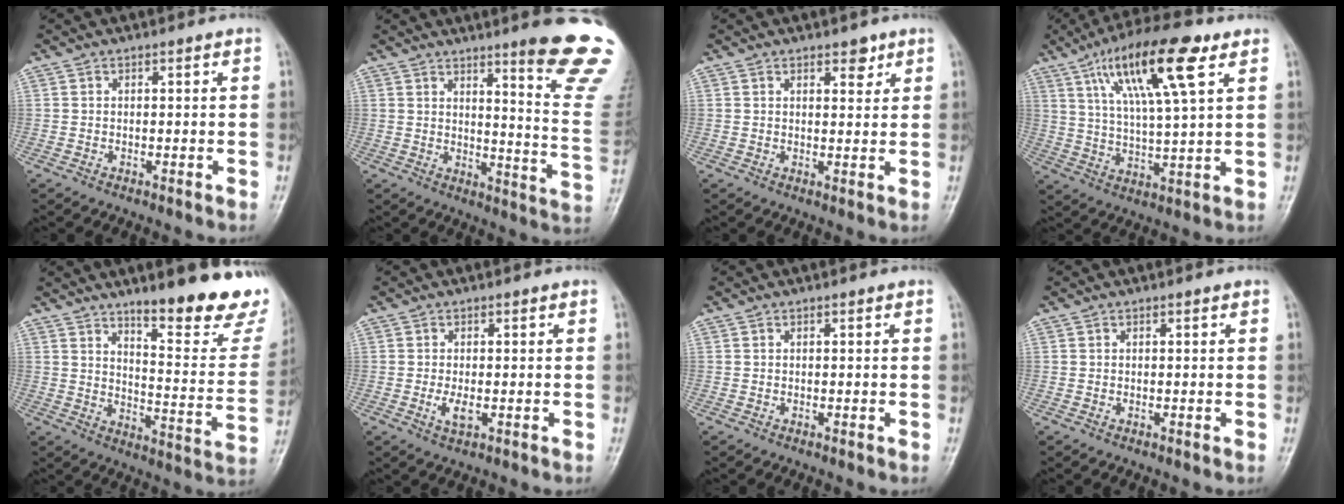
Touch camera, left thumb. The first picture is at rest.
{"total": 18.7, "force": [12.6, 1.3, 13.8], "torque": [-0.146, -0.089, 0.157]}
{"total": 2.8, "force": [1.9, 1.4, 1.5], "torque": [-0.005, -0.011, 0.028]}
{"total": 16.9, "force": [8.0, 4.0, 14.4], "torque": [-0.249, -0.014, 0.139]}
{"total": 19.8, "force": [14.3, 4.2, 13.0], "torque": [-0.137, -0.108, 0.199]}
{"total": 2.7, "force": [-0.5, 1.3, 2.4], "torque": [-0.049, -0.006, -0.008]}
{"total": 0.0}
{"total": 0.0}